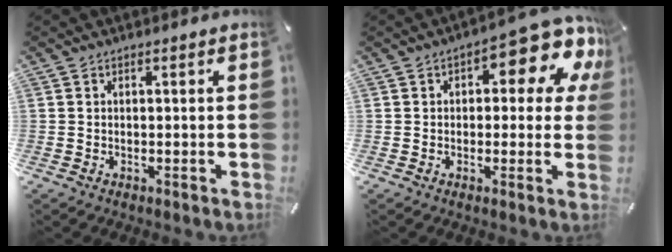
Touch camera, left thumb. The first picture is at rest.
{"total": 12.0, "force": [5.8, 4.9, 9.3], "torque": [-0.113, -0.048, 0.094]}